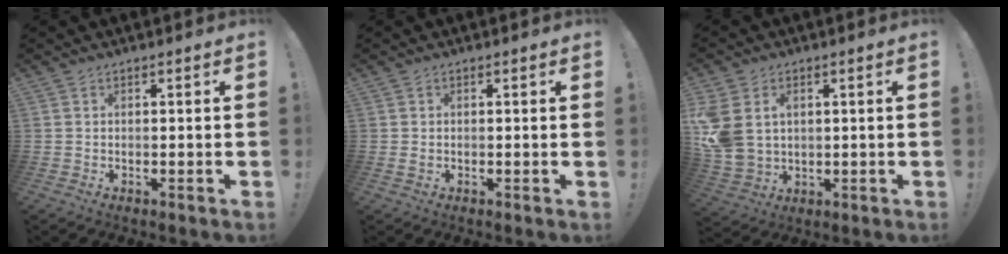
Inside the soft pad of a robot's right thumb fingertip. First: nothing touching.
{"total": 0.6, "force": [0.1, 0.1, 0.6], "torque": [-0.005, -0.003, -0.001]}
{"total": 9.8, "force": [3.1, 7.5, 5.6], "torque": [-0.108, -0.013, 0.064]}